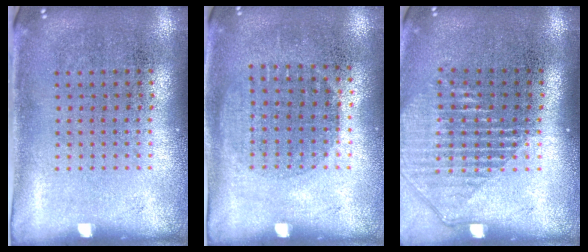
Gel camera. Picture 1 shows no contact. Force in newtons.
{"total": 1.0, "press": 0.8, "slide": 0.5}
{"total": 1.3, "press": 1.2, "slide": 0.6}